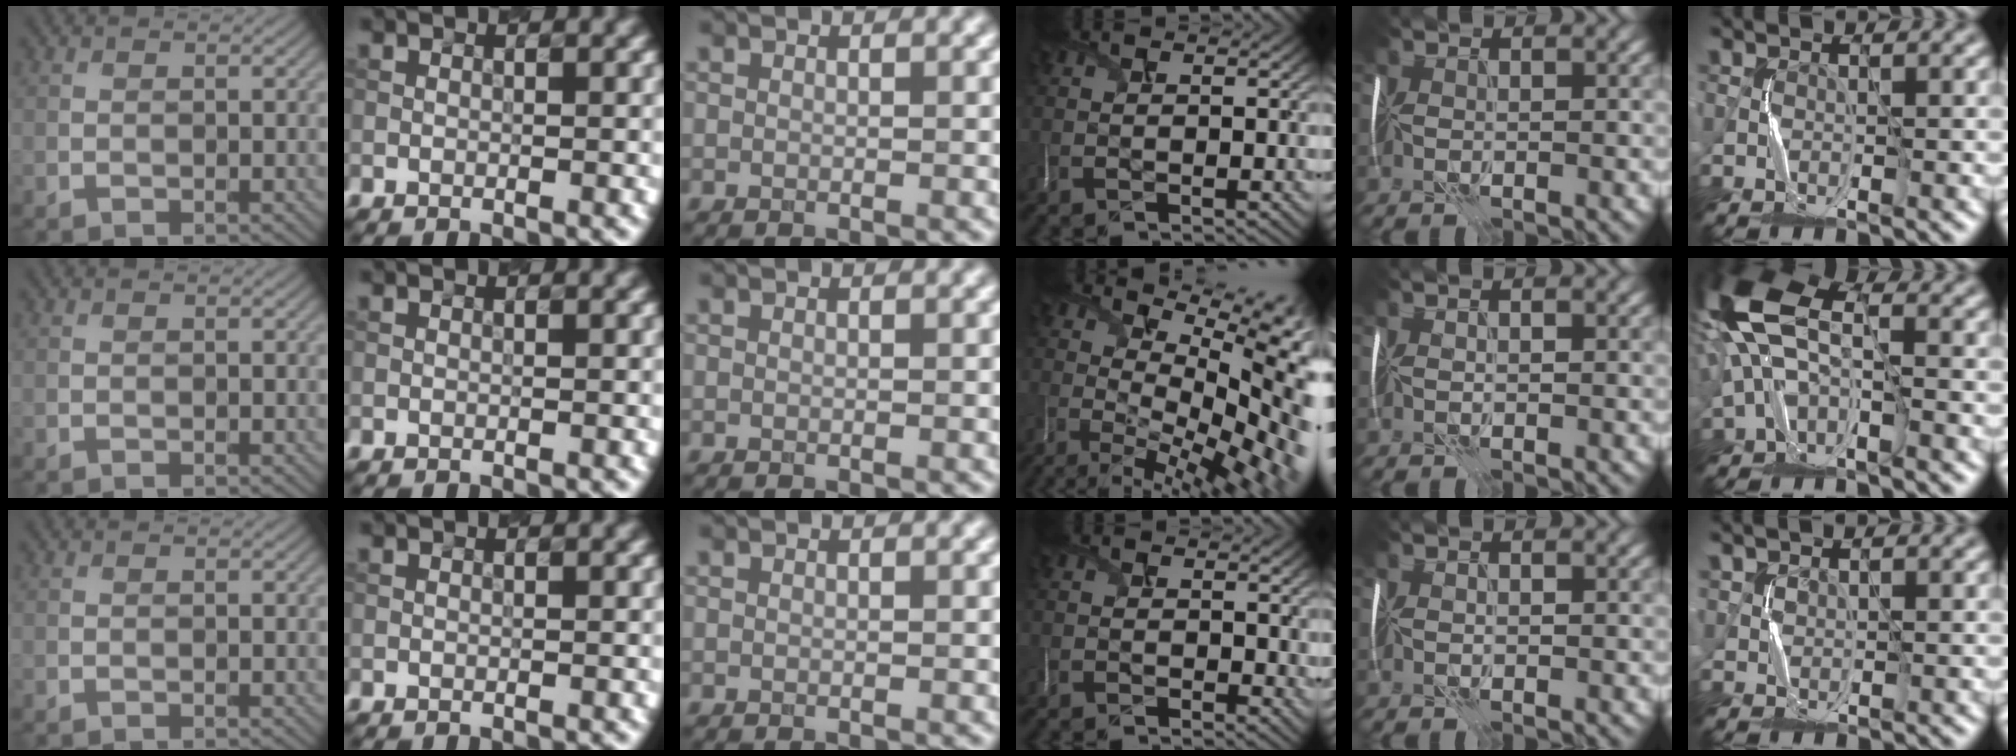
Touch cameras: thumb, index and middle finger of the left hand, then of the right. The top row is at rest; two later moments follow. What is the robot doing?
{"motion": "shake", "object": "plastic piggy bank"}